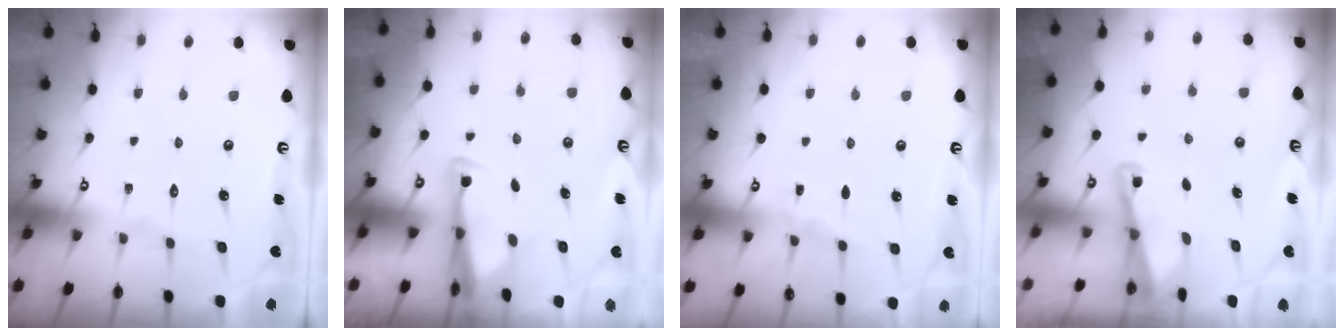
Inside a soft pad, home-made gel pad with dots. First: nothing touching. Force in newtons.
{"total": 2.9, "press": 2.8, "slide": 0.9}
{"total": 3.9, "press": 3.8, "slide": 0.5}
{"total": 2.0, "press": 2.0, "slide": 0.4}